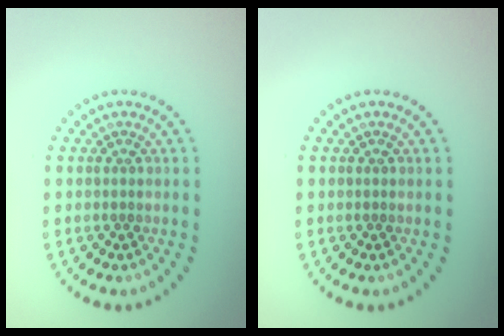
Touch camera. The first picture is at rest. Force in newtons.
{"total": 0.0}